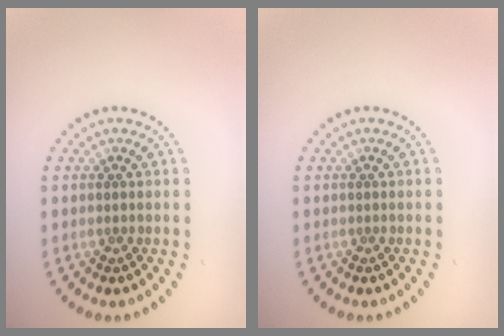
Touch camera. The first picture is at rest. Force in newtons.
{"total": 0.0}